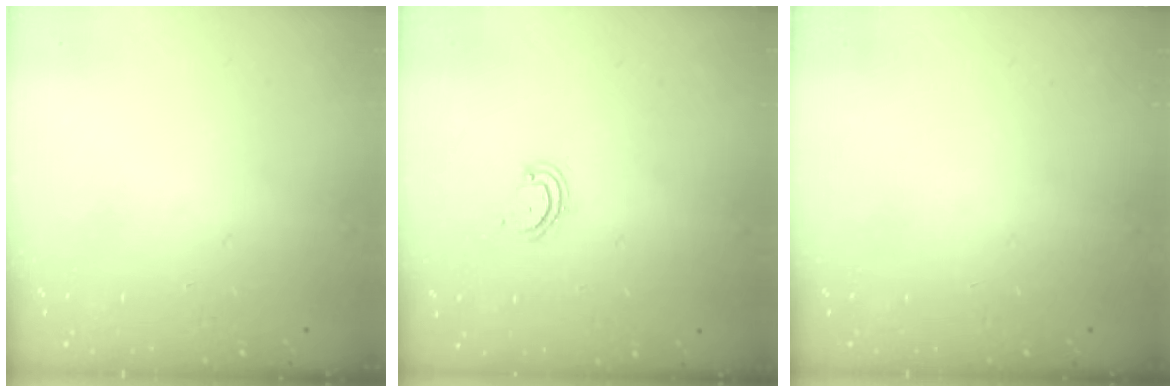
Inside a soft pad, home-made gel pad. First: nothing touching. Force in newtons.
{"total": 3.9, "press": 3.9, "slide": 0.4}
{"total": 0.0}